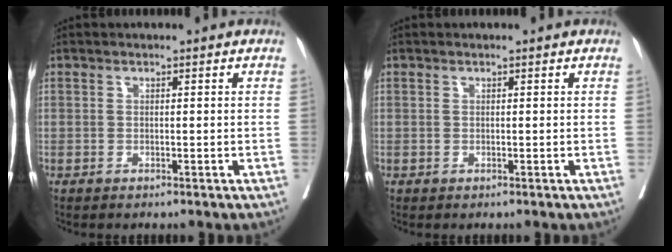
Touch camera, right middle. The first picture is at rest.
{"total": 0.0}